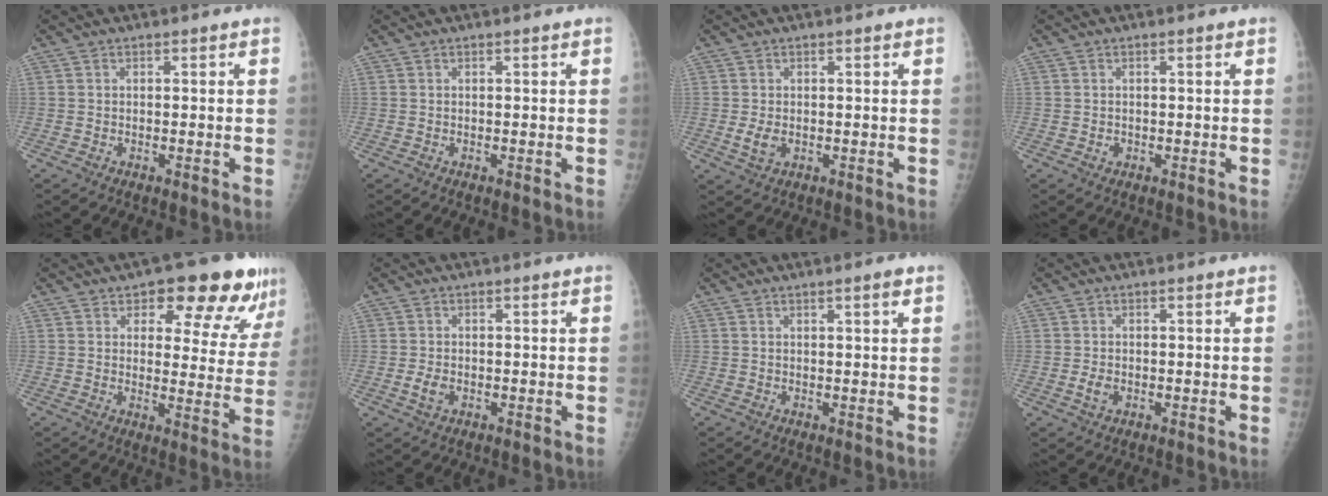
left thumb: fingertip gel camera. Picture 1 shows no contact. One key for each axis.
{"total": 0.0}
{"total": 2.9, "fx": -0.1, "fy": 1.7, "fz": 2.3, "tx": -0.045, "ty": -0.007, "tz": 0.003}
{"total": 0.7, "fx": -0.1, "fy": 0.6, "fz": 0.4, "tx": -0.002, "ty": 0.001, "tz": 0.000}
{"total": 14.6, "fx": 9.3, "fy": 6.4, "fz": 9.1, "tx": -0.060, "ty": -0.044, "tz": 0.112}
{"total": 2.3, "fx": -0.5, "fy": 1.5, "fz": 1.7, "tx": -0.033, "ty": -0.001, "tz": -0.009}
{"total": 1.7, "fx": 1.0, "fy": 0.0, "fz": 1.4, "tx": -0.022, "ty": -0.004, "tz": 0.015}
{"total": 1.9, "fx": -0.3, "fy": 1.2, "fz": 1.4, "tx": -0.025, "ty": -0.002, "tz": -0.004}